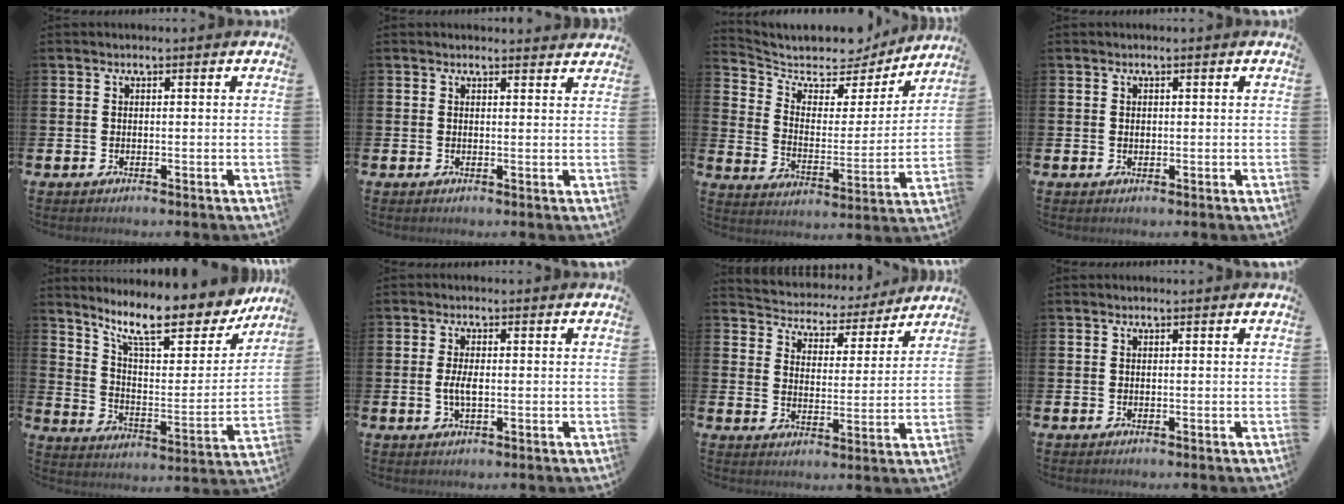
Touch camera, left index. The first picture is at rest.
{"total": 1.3, "force": [1.3, 0.1, 0.0], "torque": [0.009, -0.006, 0.021]}
{"total": 7.1, "force": [6.4, 2.8, 1.2], "torque": [-0.062, -0.053, 0.108]}
{"total": 0.5, "force": [0.2, 0.4, 0.3], "torque": [0.000, 0.000, 0.001]}
{"total": 12.5, "force": [10.2, 3.3, 6.4], "torque": [-0.136, -0.062, 0.172]}
{"total": 2.7, "force": [-0.2, 1.0, 2.5], "torque": [-0.046, 0.002, -0.006]}
{"total": 4.7, "force": [4.4, 1.5, -0.1], "torque": [-0.026, -0.041, 0.071]}
{"total": 0.0}